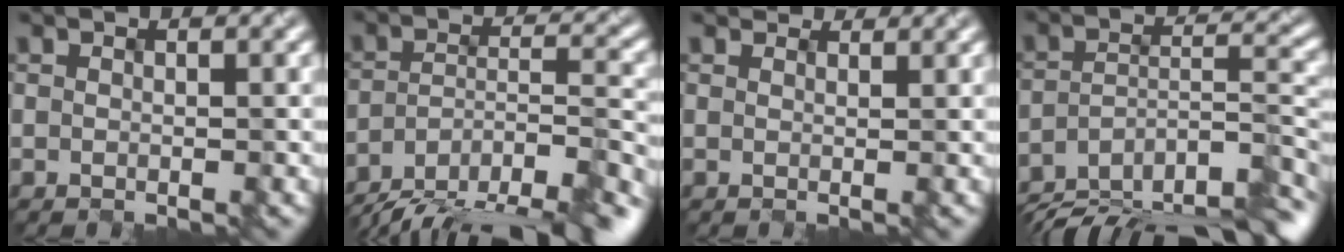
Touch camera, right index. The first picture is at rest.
{"total": 13.0, "force": [-11.1, 3.3, 5.9], "torque": [-0.104, -0.010, -0.157]}
{"total": 4.5, "force": [4.1, 1.4, 1.3], "torque": [-0.025, 0.016, 0.044]}
{"total": 12.5, "force": [-10.4, 3.2, 6.1], "torque": [-0.107, 0.001, -0.158]}